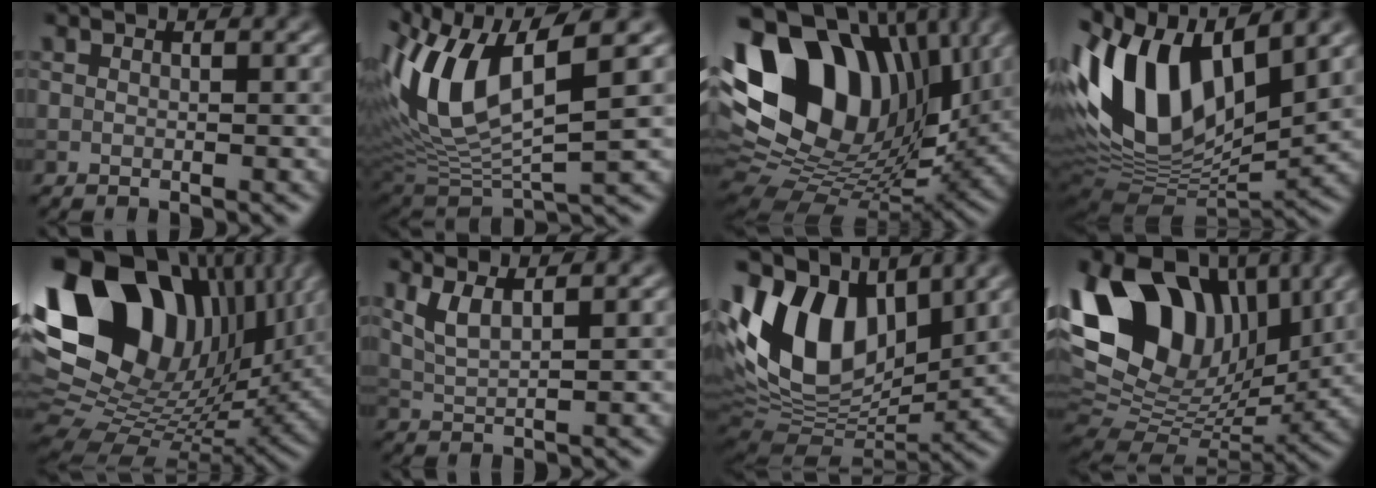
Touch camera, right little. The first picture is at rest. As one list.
[{"total": 11.4, "force": [3.1, 4.2, 10.1], "torque": [-0.216, -0.001, 0.060]}, {"total": 16.5, "force": [5.1, 11.1, 11.1], "torque": [-0.219, 0.025, 0.083]}, {"total": 14.4, "force": [3.7, 7.6, 11.6], "torque": [-0.228, 0.006, 0.063]}, {"total": 19.3, "force": [6.5, 13.1, 12.7], "torque": [-0.257, 0.021, 0.118]}, {"total": 2.6, "force": [1.4, 0.7, 2.0], "torque": [-0.043, -0.004, 0.031]}, {"total": 14.0, "force": [4.2, 8.3, 10.4], "torque": [-0.196, 0.012, 0.072]}, {"total": 16.0, "force": [6.4, 10.4, 10.3], "torque": [-0.206, 0.027, 0.117]}]